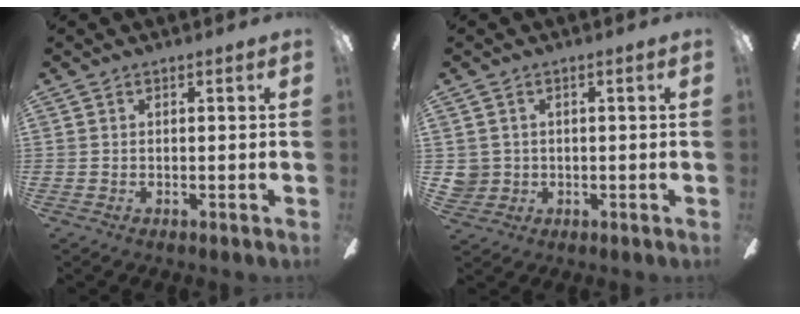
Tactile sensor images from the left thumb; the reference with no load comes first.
{"total": 3.4, "force": [0.6, 3.3, 0.1], "torque": [-0.013, 0.008, 0.014]}